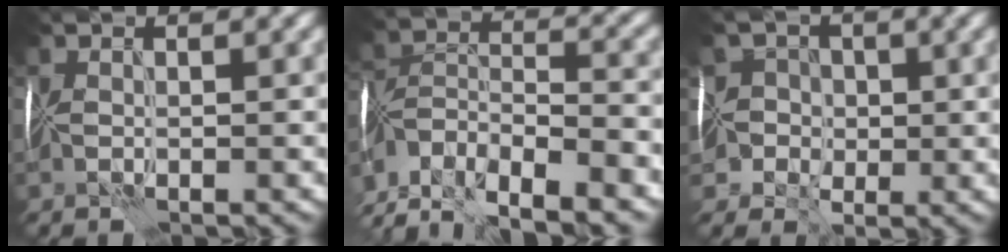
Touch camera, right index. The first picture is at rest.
{"total": 10.8, "force": [-8.3, 4.0, 5.7], "torque": [-0.108, 0.009, -0.142]}
{"total": 5.6, "force": [-0.1, 5.1, 2.2], "torque": [-0.017, 0.035, -0.038]}